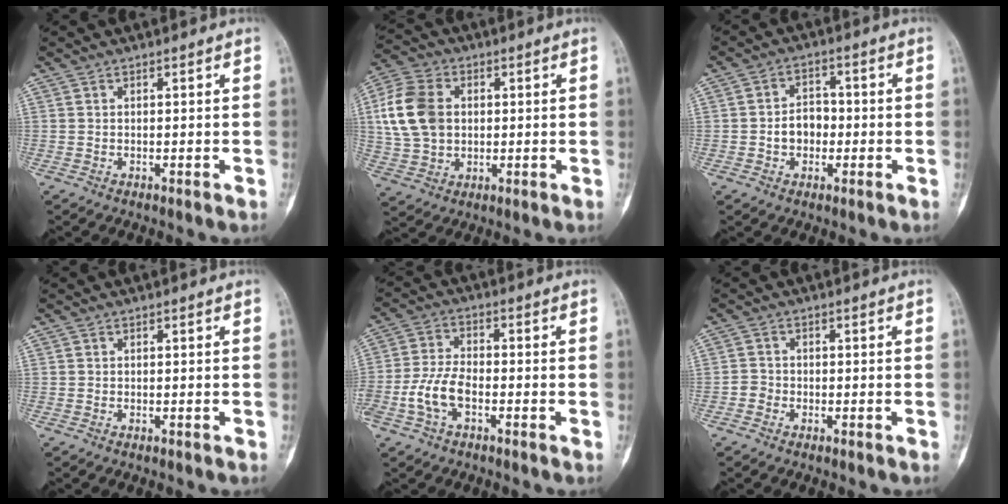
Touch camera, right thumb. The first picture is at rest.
{"total": 13.3, "force": [1.7, 9.9, 8.7], "torque": [-0.158, 0.008, 0.032]}
{"total": 5.7, "force": [-1.1, 4.5, 3.4], "torque": [-0.029, 0.022, -0.023]}
{"total": 0.0}
{"total": 7.9, "force": [-2.9, 4.5, 5.8], "torque": [-0.123, 0.023, -0.062]}
{"total": 2.0, "force": [-1.0, 1.7, 0.4], "torque": [0.004, 0.010, -0.027]}